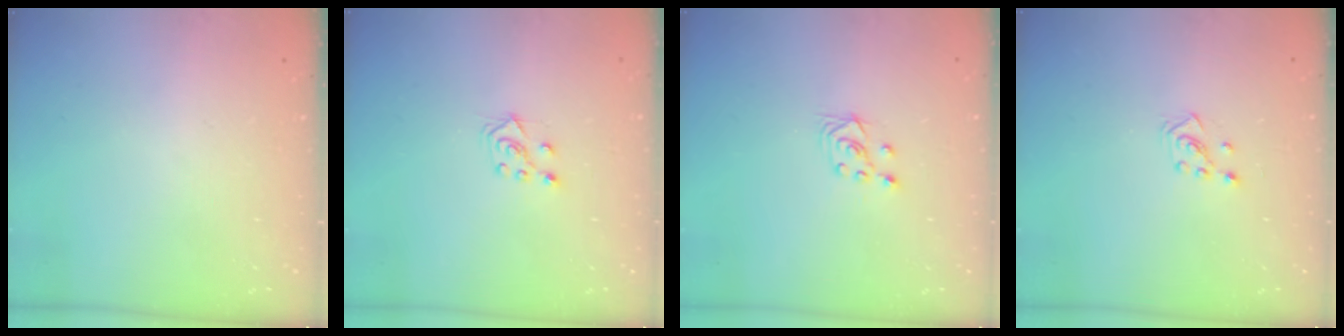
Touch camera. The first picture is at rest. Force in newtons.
{"total": 5.7, "press": 5.7, "slide": 0.8}
{"total": 2.6, "press": 2.5, "slide": 1.0}
{"total": 2.3, "press": 2.2, "slide": 0.7}